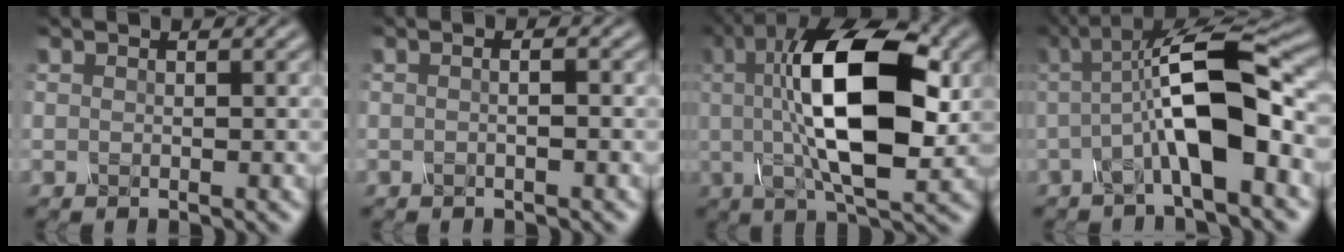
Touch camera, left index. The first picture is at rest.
{"total": 1.8, "force": [0.0, 0.8, 1.6], "torque": [-0.009, -0.006, -0.017]}
{"total": 12.6, "force": [1.7, 4.7, 11.6], "torque": [-0.190, 0.010, 0.023]}
{"total": 9.0, "force": [-0.7, 2.2, 8.7], "torque": [-0.139, 0.016, -0.020]}